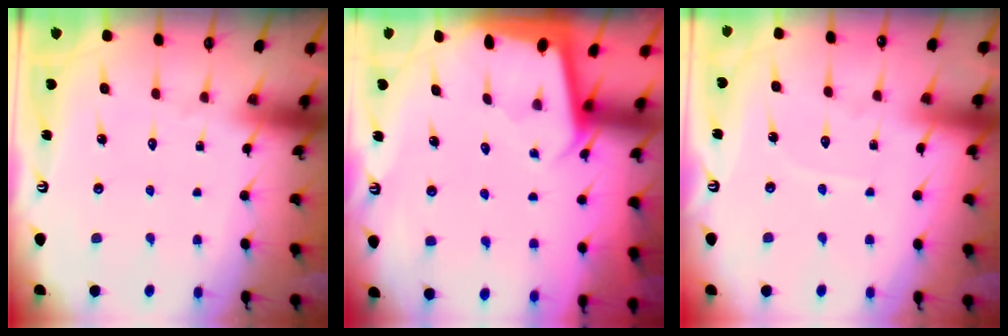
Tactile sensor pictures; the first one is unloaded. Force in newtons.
{"total": 1.9, "press": 1.9, "slide": 0.0}
{"total": 2.9, "press": 2.9, "slide": 0.4}